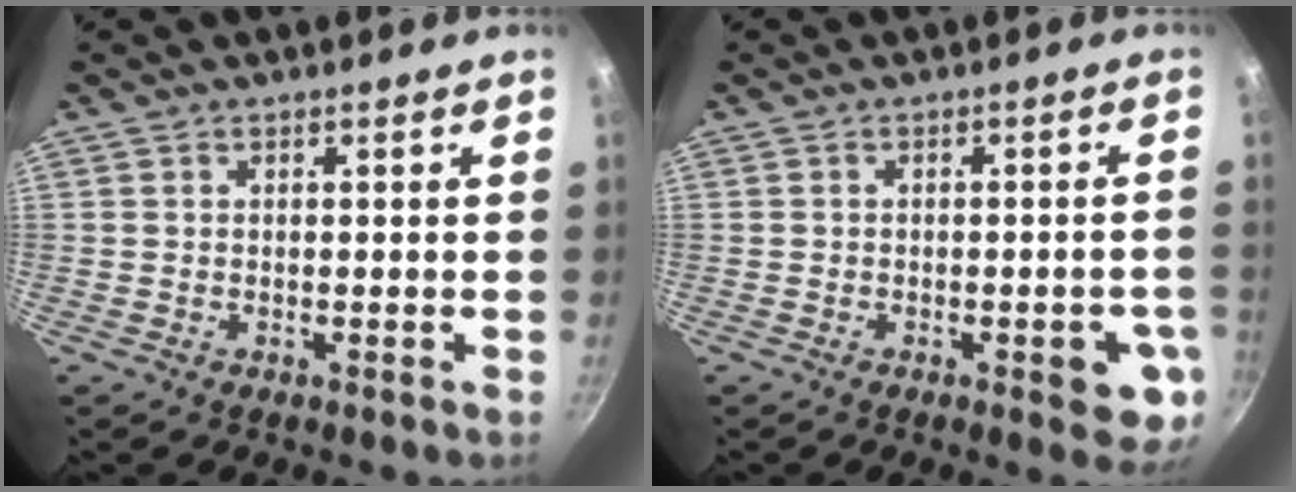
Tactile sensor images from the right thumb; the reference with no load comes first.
{"total": 7.1, "force": [-2.3, 2.7, 6.2], "torque": [-0.057, 0.004, -0.026]}